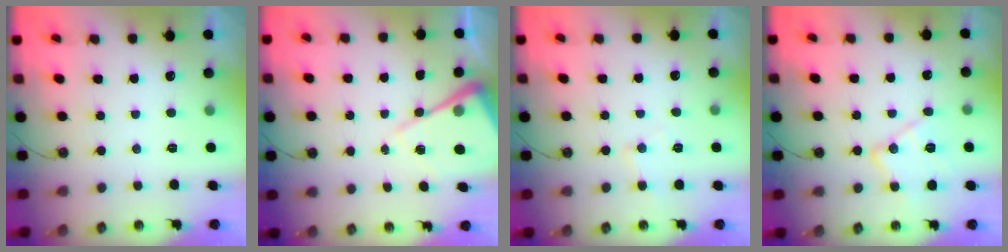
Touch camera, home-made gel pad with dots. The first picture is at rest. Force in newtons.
{"total": 10.8, "press": 10.8, "slide": 0.9}
{"total": 6.0, "press": 6.0, "slide": 0.7}
{"total": 12.7, "press": 12.7, "slide": 0.5}